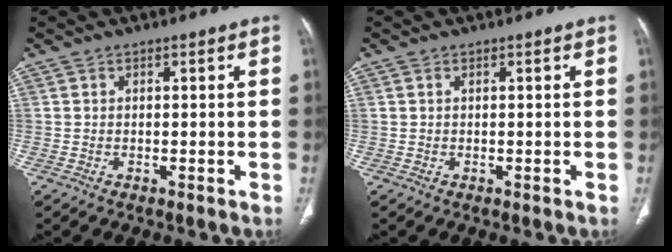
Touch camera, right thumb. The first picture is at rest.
{"total": 0.0}